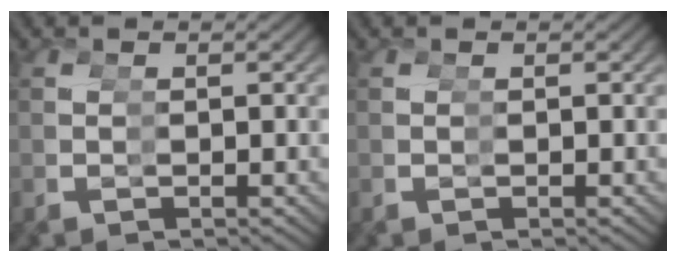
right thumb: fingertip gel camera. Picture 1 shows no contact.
{"total": 0.0}